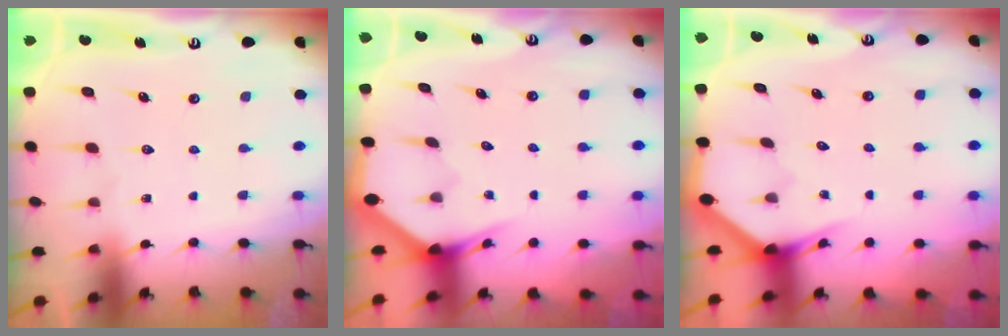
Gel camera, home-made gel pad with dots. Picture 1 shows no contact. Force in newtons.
{"total": 3.0, "press": 3.0, "slide": 0.0}
{"total": 2.9, "press": 2.9, "slide": 0.1}